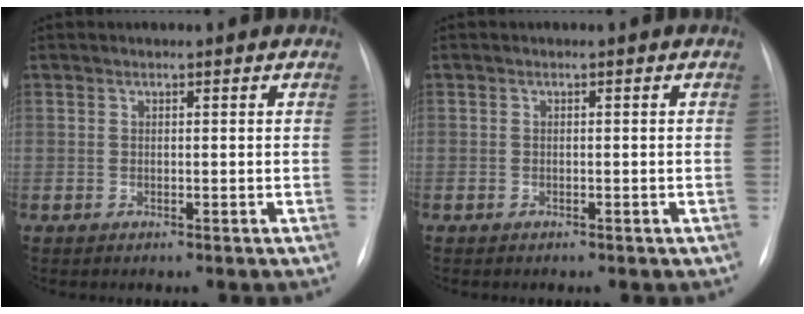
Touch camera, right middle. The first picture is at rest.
{"total": 0.8, "force": [-0.5, 0.5, 0.3], "torque": [-0.006, 0.002, -0.007]}